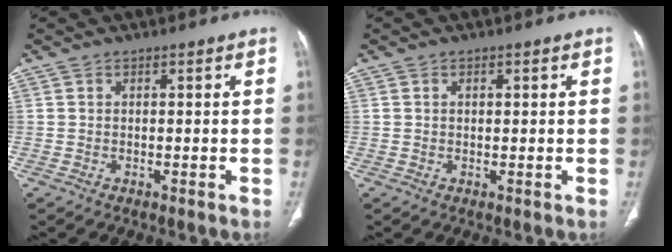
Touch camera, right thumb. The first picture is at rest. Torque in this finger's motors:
{"motor_torque": [-0.10, 0.11, -0.15, 0.15, -0.01]}